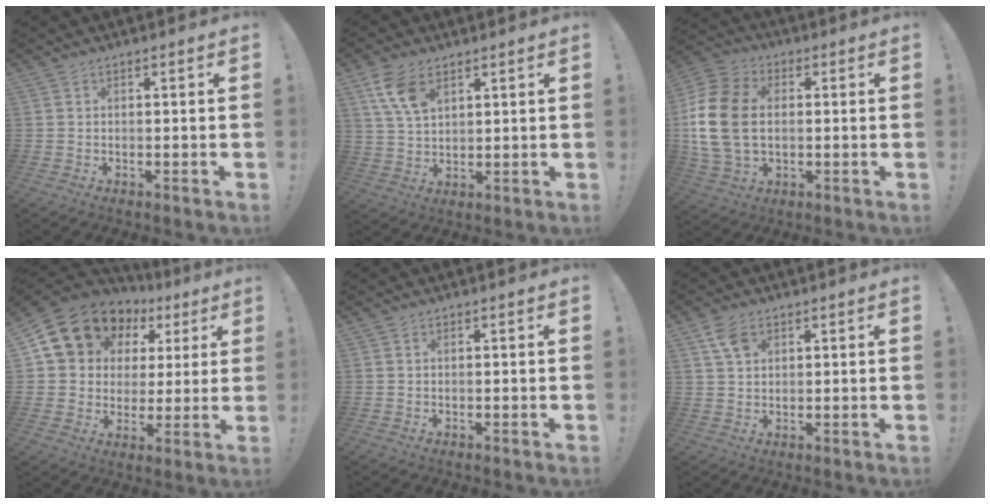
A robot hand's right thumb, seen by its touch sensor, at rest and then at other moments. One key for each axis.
{"total": 9.2, "fx": 5.1, "fy": 4.9, "fz": 5.9, "tx": -0.110, "ty": -0.016, "tz": 0.098}
{"total": 17.9, "fx": 1.0, "fy": 12.6, "fz": 12.6, "tx": -0.243, "ty": 0.012, "tz": 0.023}
{"total": 14.4, "fx": 8.0, "fy": 10.8, "fz": 5.2, "tx": -0.088, "ty": -0.044, "tz": 0.165}
{"total": 0.0}
{"total": 5.9, "fx": 3.1, "fy": 3.9, "fz": 3.3, "tx": -0.054, "ty": -0.006, "tz": 0.060}